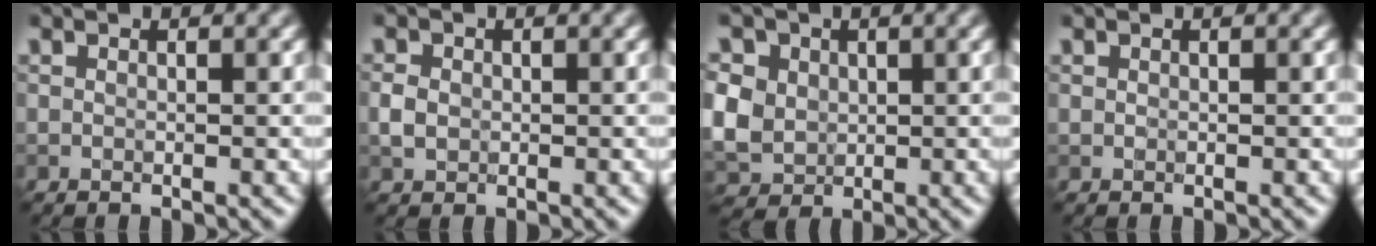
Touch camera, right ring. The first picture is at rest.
{"total": 1.7, "force": [-0.1, 1.5, 0.9], "torque": [-0.018, 0.000, -0.006]}
{"total": 8.7, "force": [2.2, 7.2, 4.3], "torque": [-0.097, 0.025, 0.019]}
{"total": 0.0}